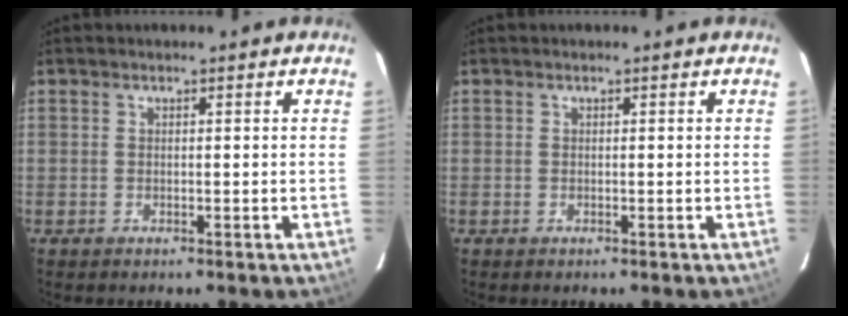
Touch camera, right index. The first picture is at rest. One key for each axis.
{"total": 0.0}